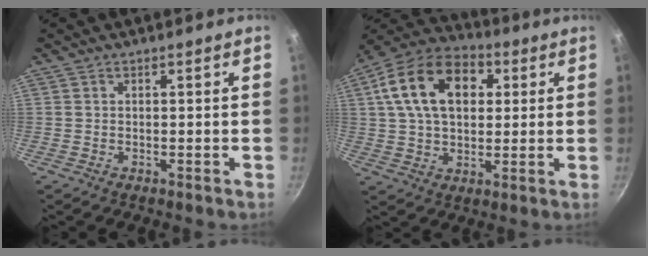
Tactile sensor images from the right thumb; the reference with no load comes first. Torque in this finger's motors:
{"motor_torque": [-0.38, 1.10, 1.33, -0.07, 0.45]}